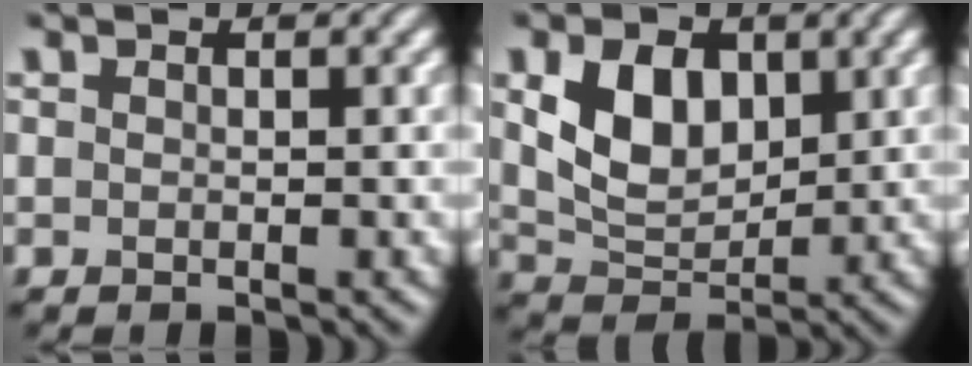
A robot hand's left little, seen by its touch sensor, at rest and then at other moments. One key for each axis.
{"total": 5.5, "fx": 1.6, "fy": 3.7, "fz": 3.7, "tx": -0.077, "ty": -0.004, "tz": 0.032}